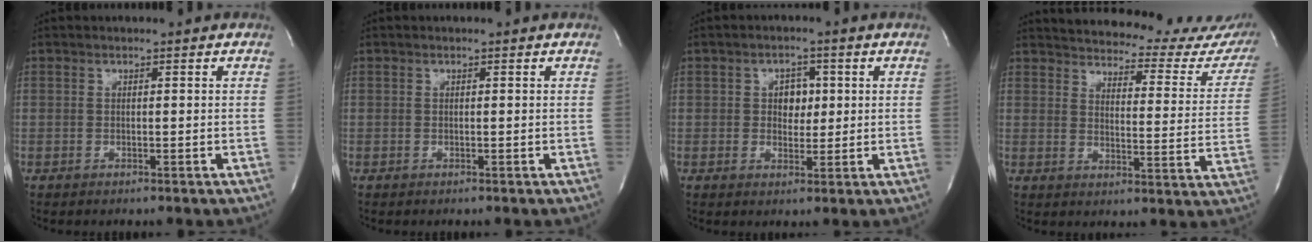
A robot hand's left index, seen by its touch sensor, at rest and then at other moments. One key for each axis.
{"total": 0.0}
{"total": 3.5, "fx": 0.7, "fy": 2.6, "fz": 2.4, "tx": -0.030, "ty": 0.005, "tz": 0.011}
{"total": 24.2, "fx": 22.8, "fy": 5.4, "fz": 6.2, "tx": -0.081, "ty": -0.086, "tz": 0.251}